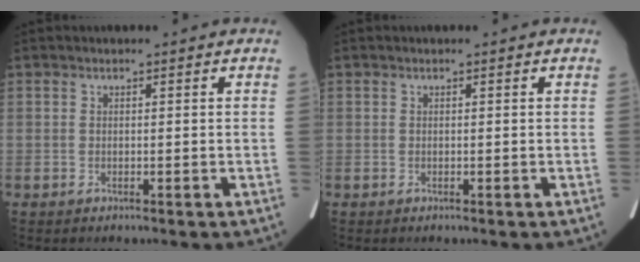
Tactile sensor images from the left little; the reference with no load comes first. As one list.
[{"total": 0.0}]